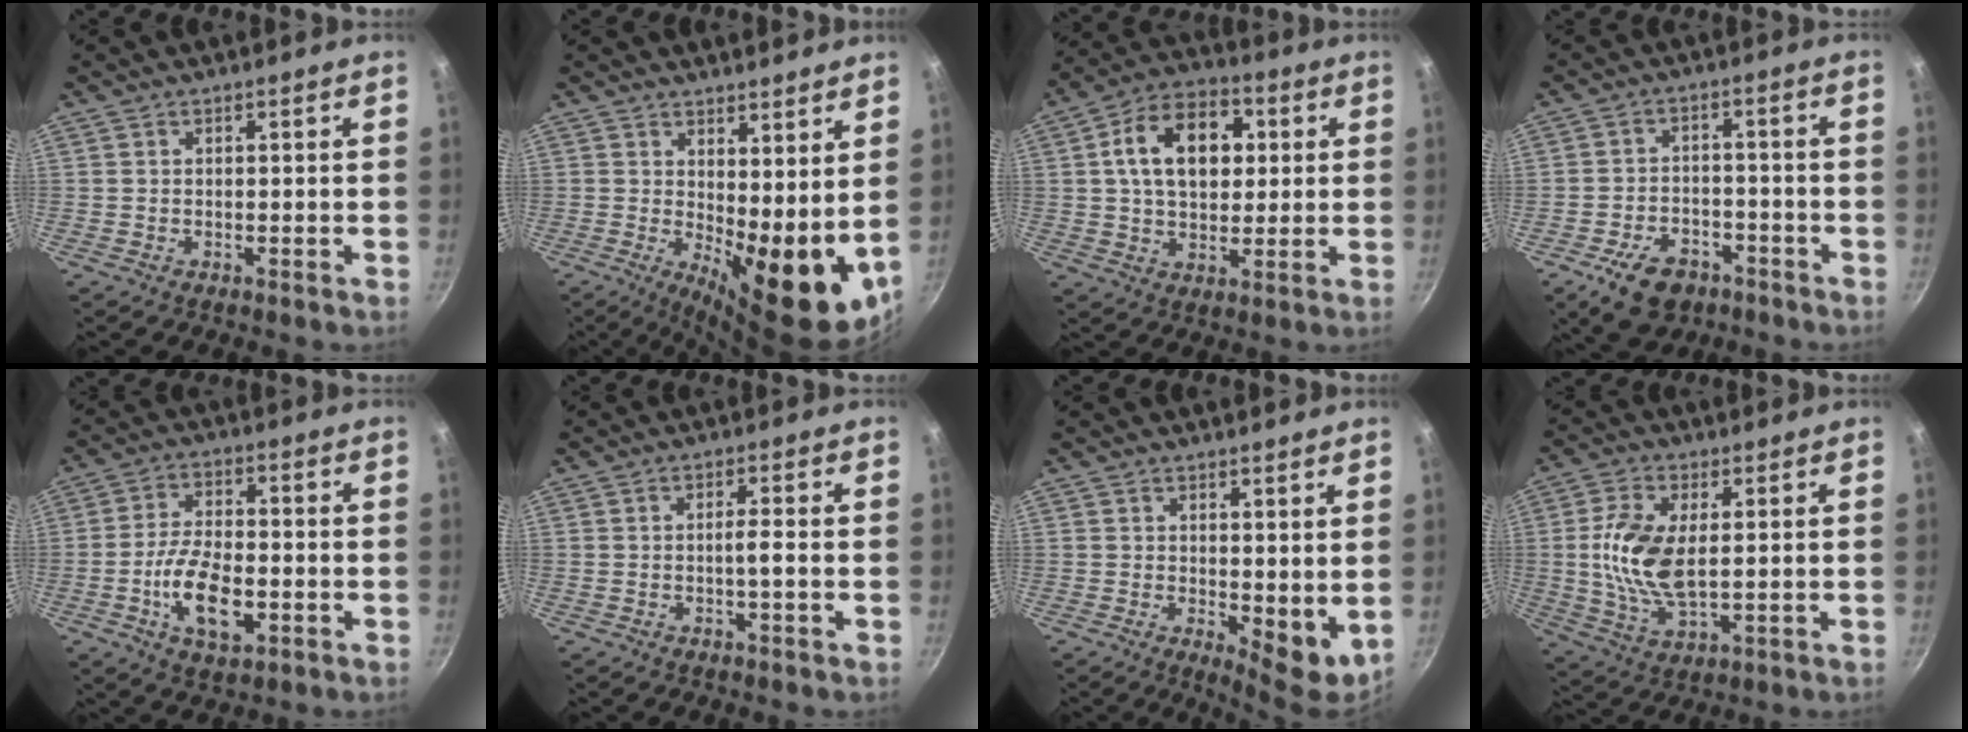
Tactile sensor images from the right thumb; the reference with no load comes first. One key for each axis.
{"total": 14.2, "fx": 2.6, "fy": 5.6, "fz": 12.8, "tx": -0.145, "ty": -0.034, "tz": 0.048}
{"total": 15.3, "fx": 3.0, "fy": 10.4, "fz": 10.9, "tx": -0.143, "ty": 0.016, "tz": 0.038}
{"total": 9.9, "fx": -5.8, "fy": 6.2, "fz": 5.1, "tx": -0.063, "ty": 0.037, "tz": -0.088}
{"total": 10.9, "fx": -3.1, "fy": 5.4, "fz": 9.0, "tx": -0.161, "ty": 0.016, "tz": -0.057}
{"total": 2.3, "fx": -0.6, "fy": -0.2, "fz": 2.2, "tx": -0.044, "ty": 0.005, "tz": -0.011}
{"total": 7.0, "fx": 1.3, "fy": 3.2, "fz": 6.1, "tx": -0.073, "ty": -0.020, "tz": 0.026}
{"total": 11.9, "fx": 1.2, "fy": 6.0, "fz": 10.1, "tx": -0.201, "ty": -0.004, "tz": 0.027}